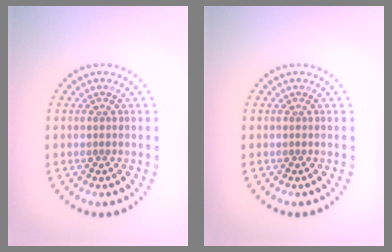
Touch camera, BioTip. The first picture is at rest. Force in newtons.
{"total": 0.0}